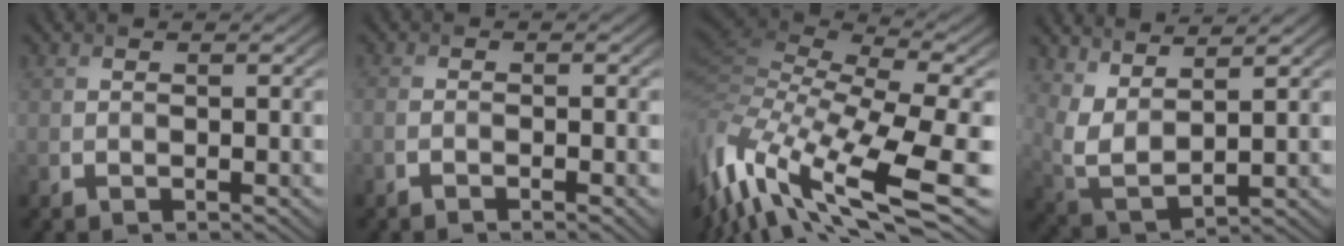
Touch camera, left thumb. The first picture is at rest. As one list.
[{"total": 1.8, "force": [-1.2, 0.3, 1.4], "torque": [-0.029, 0.000, -0.025]}, {"total": 16.6, "force": [-4.2, 6.3, 14.8], "torque": [-0.340, -0.025, -0.061]}, {"total": 6.5, "force": [4.4, 2.2, 4.3], "torque": [-0.117, -0.002, 0.093]}]